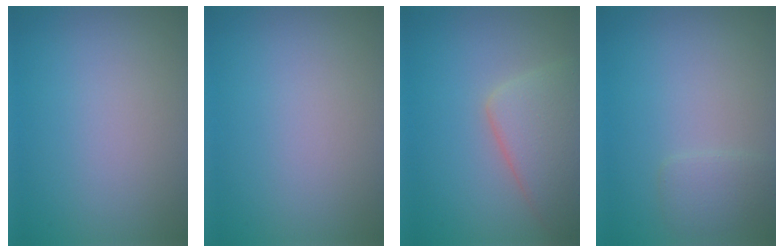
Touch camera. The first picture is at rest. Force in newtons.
{"total": 0.0}
{"total": 5.4, "press": 5.4, "slide": 0.4}
{"total": 1.6, "press": 1.6, "slide": 0.2}